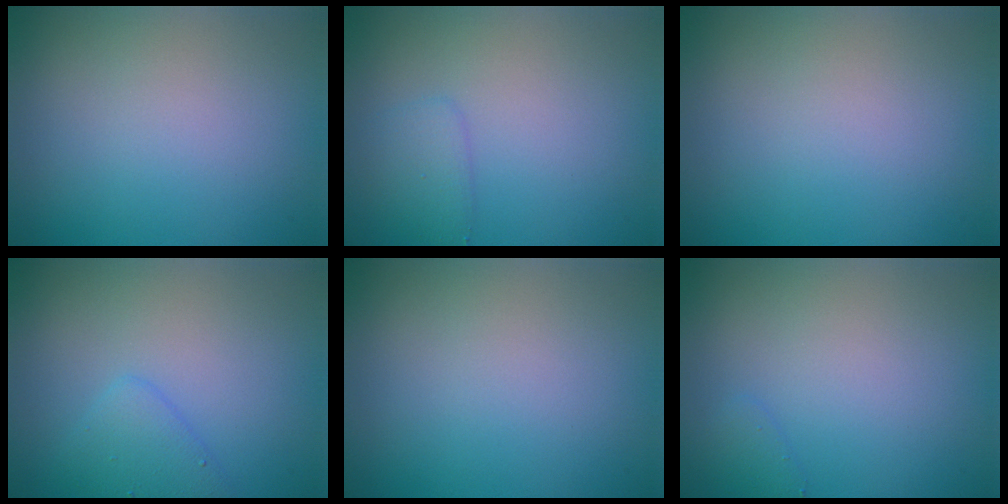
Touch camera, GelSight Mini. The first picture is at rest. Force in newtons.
{"total": 1.7, "press": 1.7, "slide": 0.2}
{"total": 0.0}
{"total": 2.0, "press": 2.0, "slide": 0.1}
{"total": 0.0}
{"total": 0.8, "press": 0.8, "slide": 0.1}